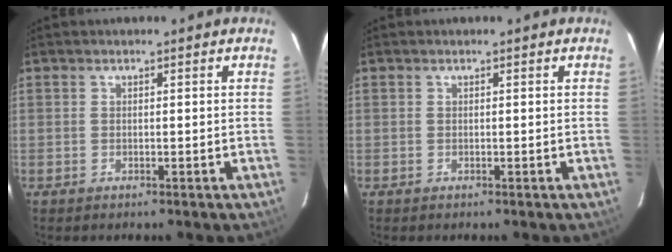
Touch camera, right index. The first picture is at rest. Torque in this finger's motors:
{"motor_torque": [0.00, 0.00, 0.10, 0.01]}